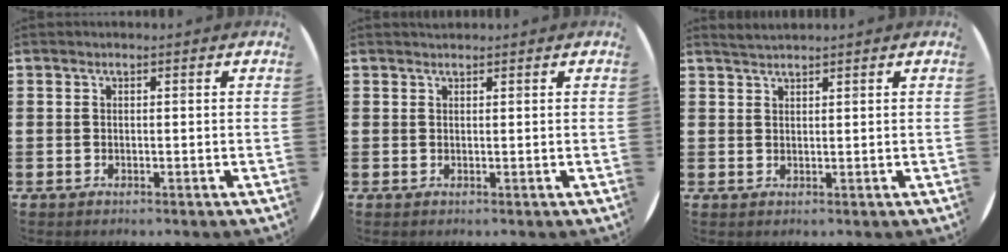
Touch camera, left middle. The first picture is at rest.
{"total": 0.6, "force": [0.6, 0.0, -0.1], "torque": [0.001, 0.001, 0.012]}
{"total": 1.3, "force": [1.3, -0.1, 0.1], "torque": [-0.004, -0.001, 0.026]}